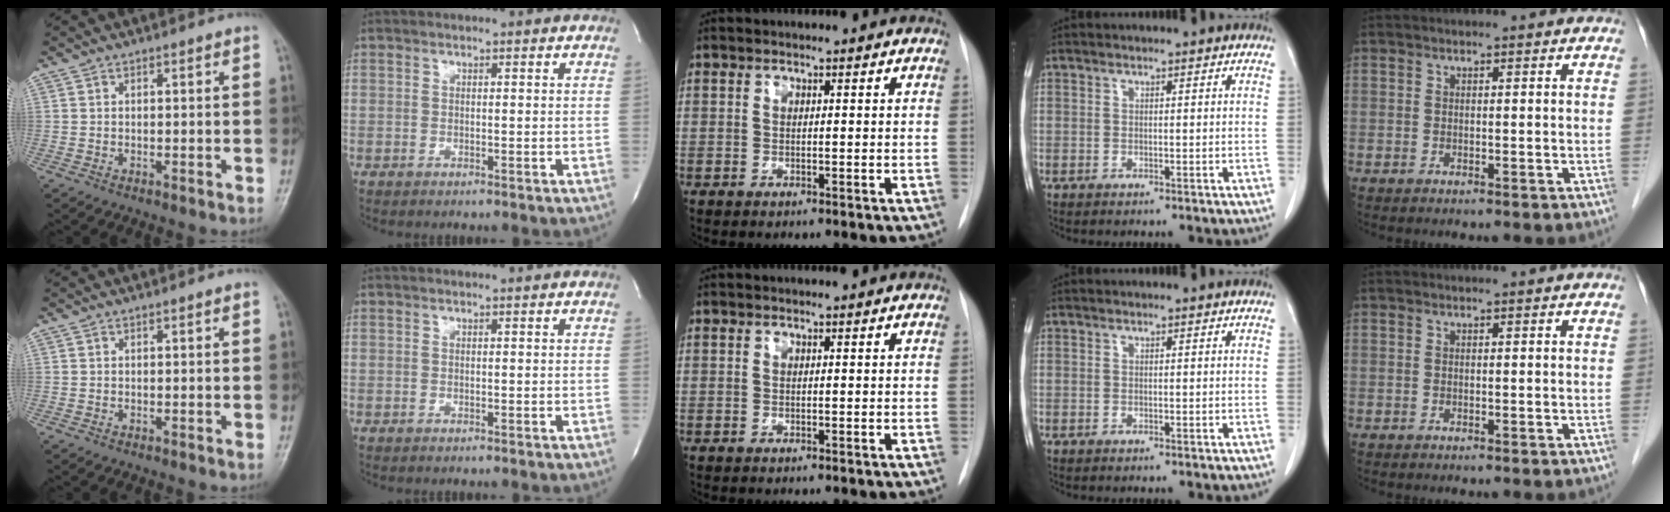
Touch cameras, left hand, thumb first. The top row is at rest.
{}